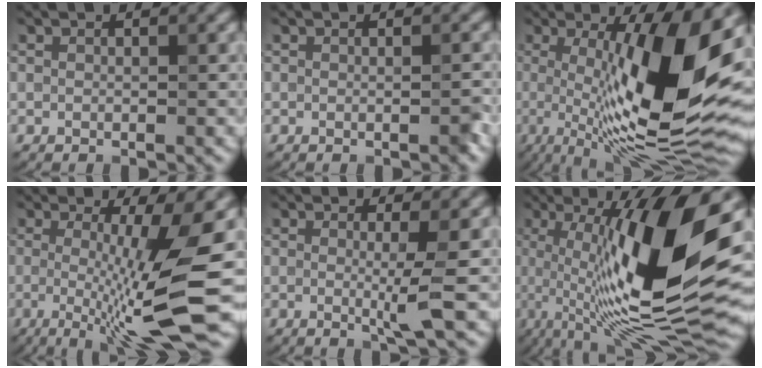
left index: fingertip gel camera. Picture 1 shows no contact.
{"total": 0.7, "force": [-0.2, 0.1, 0.7], "torque": [-0.009, 0.000, -0.002]}
{"total": 14.3, "force": [0.7, 3.7, 13.9], "torque": [-0.207, -0.002, 0.010]}
{"total": 10.2, "force": [-1.2, 1.7, 9.9], "torque": [-0.143, -0.015, -0.021]}
{"total": 3.2, "force": [-0.1, 0.4, 3.2], "torque": [-0.053, -0.011, -0.008]}
{"total": 16.1, "force": [1.9, 4.3, 15.4], "torque": [-0.247, 0.000, 0.029]}